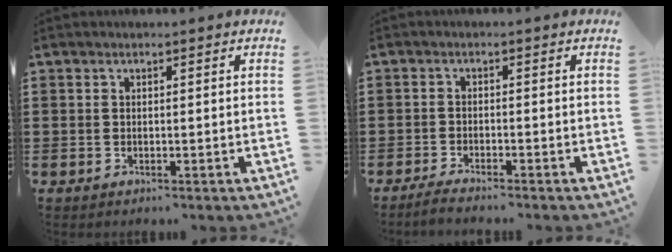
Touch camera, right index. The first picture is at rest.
{"total": 1.5, "force": [-1.4, -0.1, 0.4], "torque": [-0.007, -0.001, -0.027]}